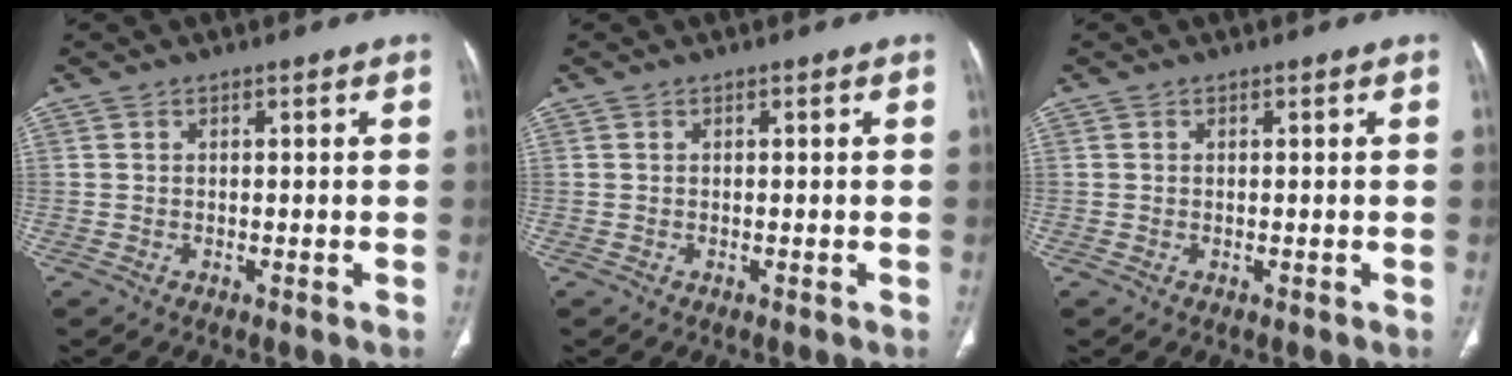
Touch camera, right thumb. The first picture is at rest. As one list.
[{"total": 0.0}, {"total": 0.0}]